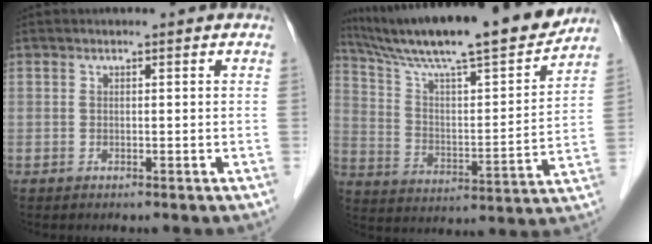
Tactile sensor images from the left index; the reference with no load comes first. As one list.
[{"total": 22.1, "force": [19.1, 1.2, 11.0], "torque": [-0.188, -0.013, 0.296]}]